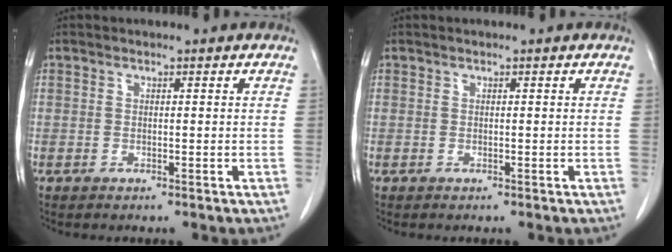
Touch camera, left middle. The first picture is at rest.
{"total": 0.0}